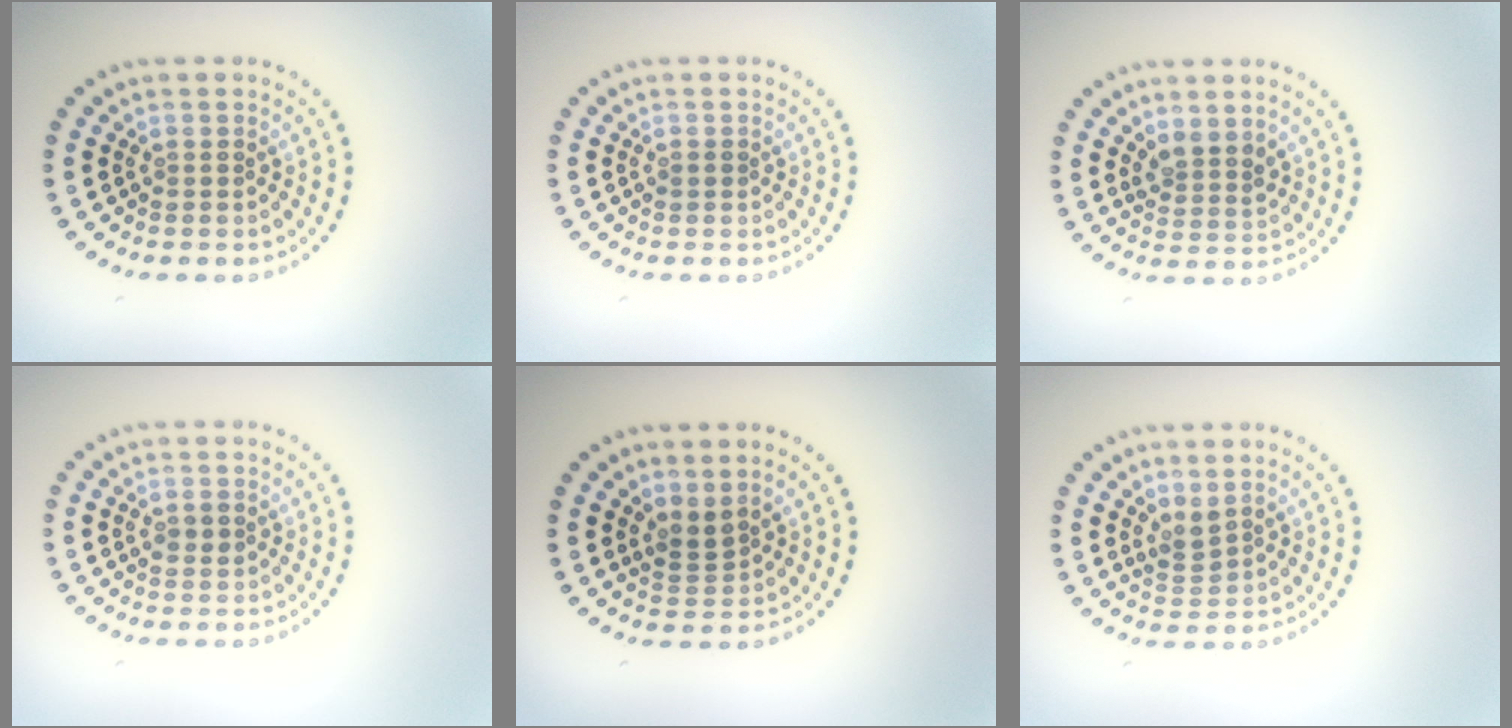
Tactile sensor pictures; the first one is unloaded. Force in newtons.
{"total": 0.6, "press": 0.6, "slide": 0.2}
{"total": 2.1, "press": 1.7, "slide": 1.3}
{"total": 1.2, "press": 1.2, "slide": 0.1}
{"total": 1.7, "press": 1.3, "slide": 1.2}
{"total": 1.5, "press": 1.2, "slide": 0.9}